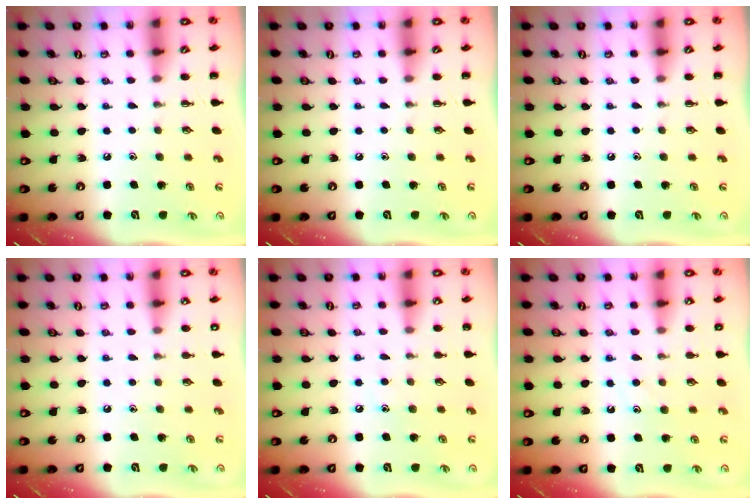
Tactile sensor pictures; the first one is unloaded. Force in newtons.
{"total": 0.0}
{"total": 0.0}
{"total": 5.4, "press": 5.1, "slide": 1.7}
{"total": 6.6, "press": 6.4, "slide": 1.8}
{"total": 8.6, "press": 8.5, "slide": 0.9}